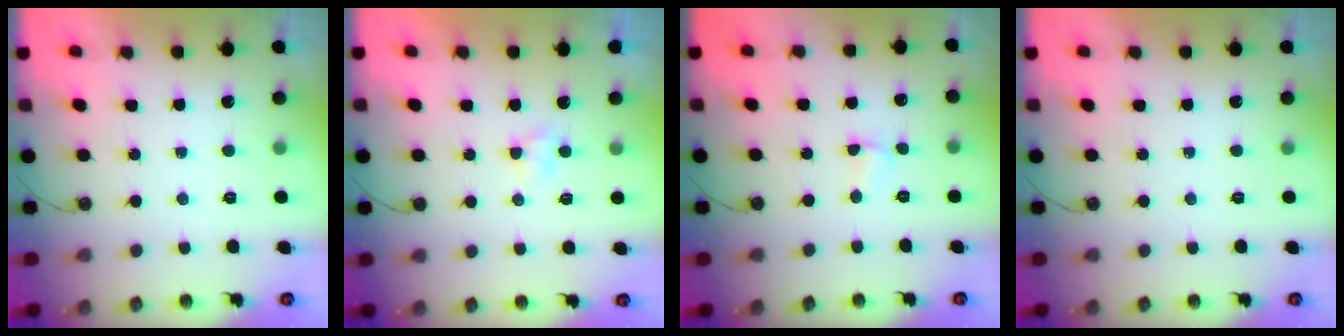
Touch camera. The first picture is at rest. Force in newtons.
{"total": 2.2, "press": 2.2, "slide": 0.3}
{"total": 2.3, "press": 1.9, "slide": 1.4}
{"total": 0.0}